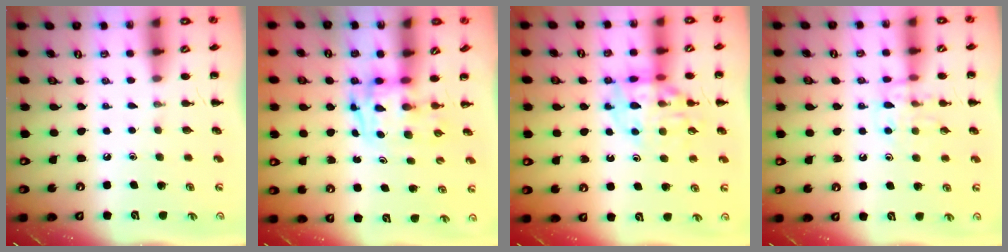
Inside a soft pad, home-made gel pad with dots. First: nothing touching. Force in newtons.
{"total": 3.3, "press": 3.3, "slide": 0.5}
{"total": 14.0, "press": 13.8, "slide": 2.4}
{"total": 10.6, "press": 10.6, "slide": 1.2}